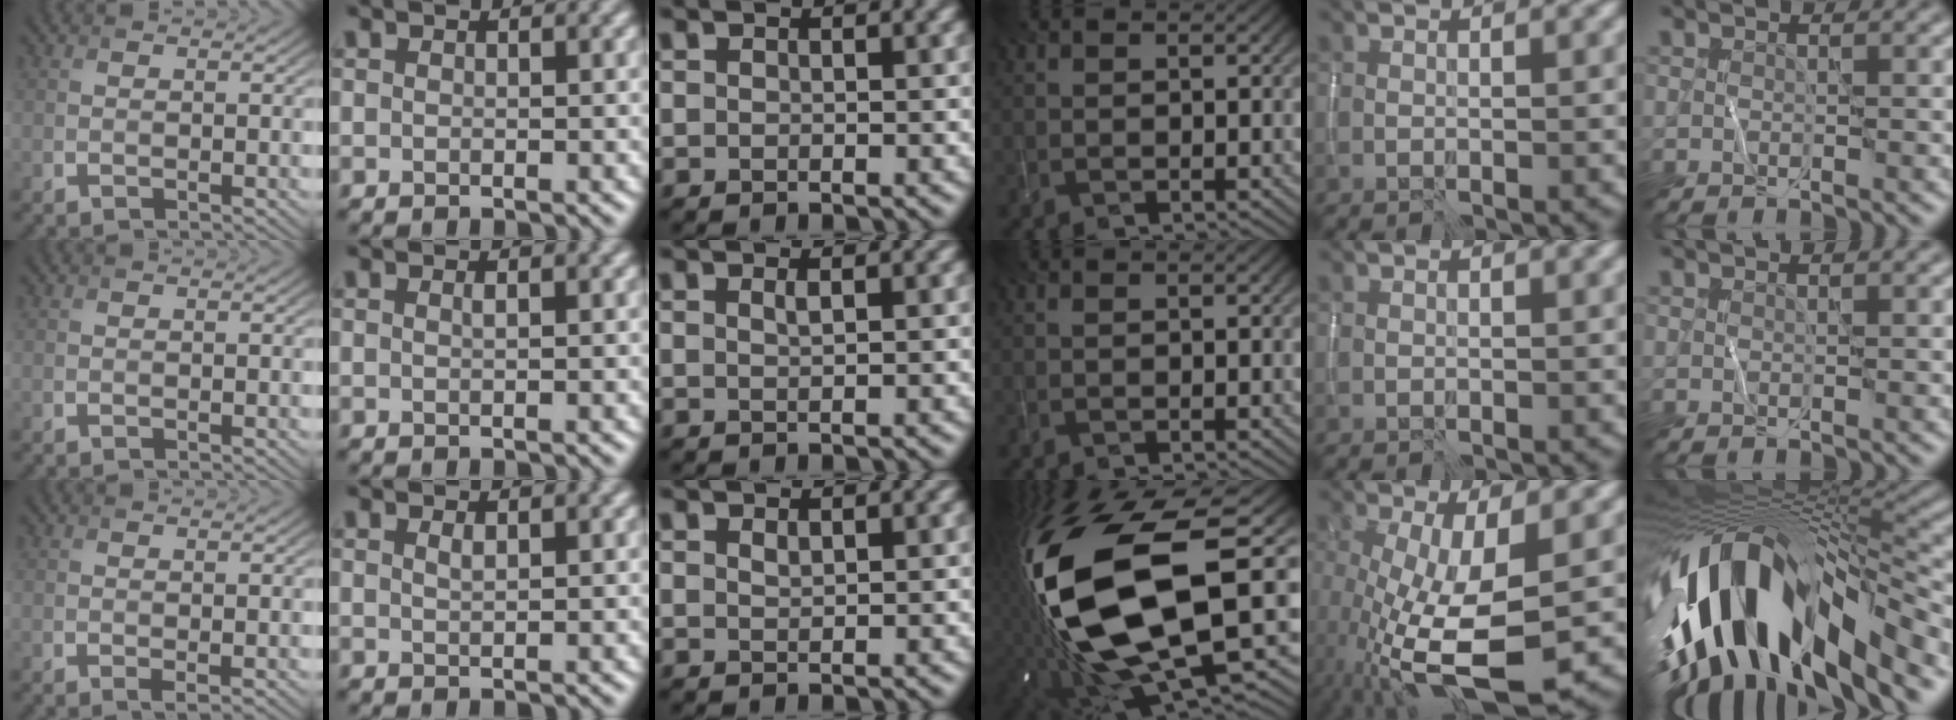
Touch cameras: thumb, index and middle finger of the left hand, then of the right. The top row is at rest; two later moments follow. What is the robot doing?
{"motion": "wipe", "object": "whiteboard"}